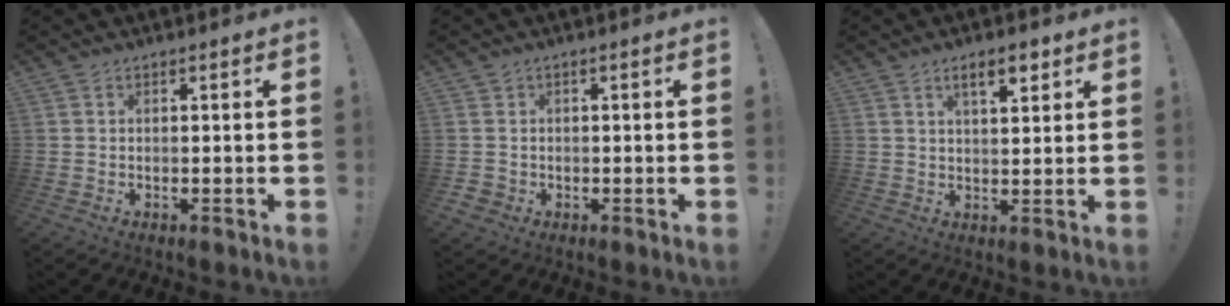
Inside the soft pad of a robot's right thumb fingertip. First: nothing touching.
{"total": 2.5, "force": [-0.1, 2.5, 0.7], "torque": [-0.016, 0.006, 0.001]}
{"total": 6.1, "force": [3.6, 2.1, 4.5], "torque": [-0.063, -0.012, 0.059]}